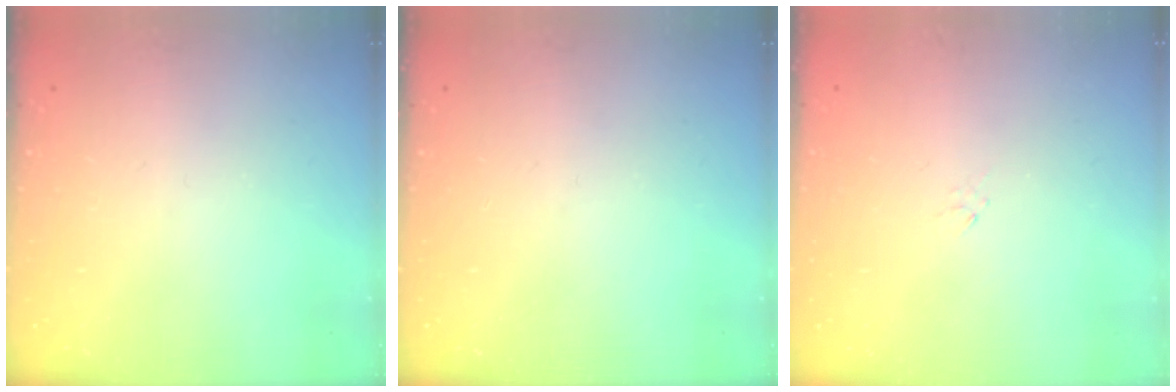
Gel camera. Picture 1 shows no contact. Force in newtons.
{"total": 0.0}
{"total": 0.0}